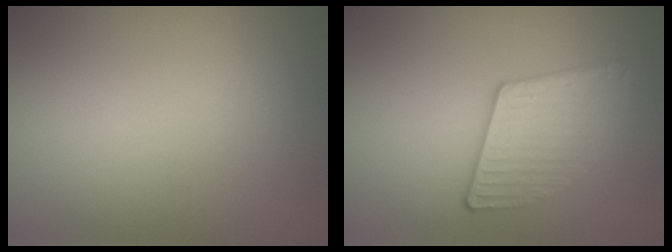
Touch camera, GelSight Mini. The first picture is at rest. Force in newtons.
{"total": 3.3, "press": 2.9, "slide": 1.6}